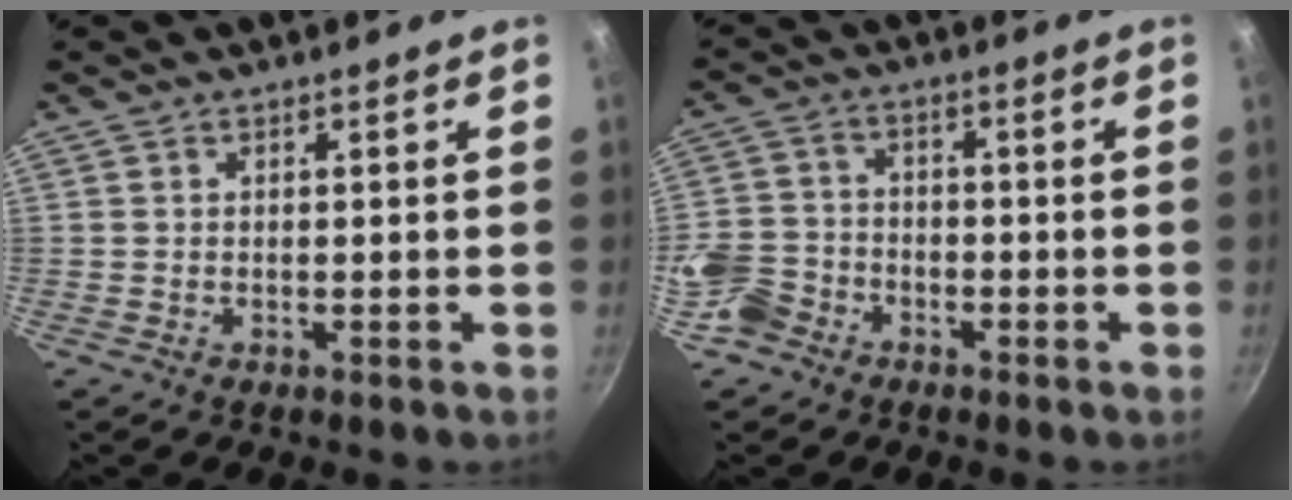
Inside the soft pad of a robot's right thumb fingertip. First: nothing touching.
{"total": 6.8, "force": [-3.9, 5.2, 2.0], "torque": [-0.016, 0.042, -0.081]}